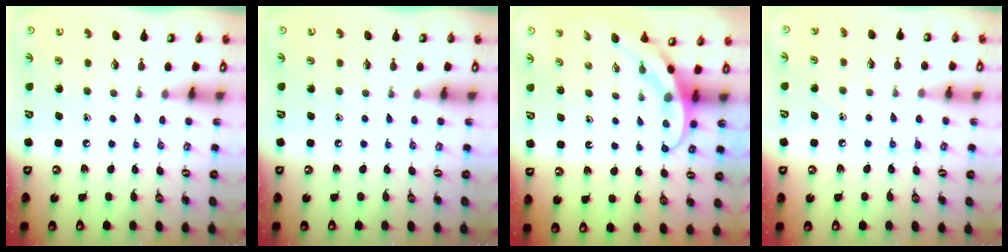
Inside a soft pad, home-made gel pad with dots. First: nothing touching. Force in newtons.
{"total": 0.0}
{"total": 3.8, "press": 3.8, "slide": 0.3}
{"total": 6.7, "press": 6.5, "slide": 1.3}